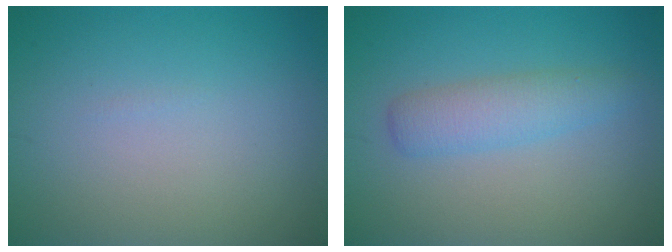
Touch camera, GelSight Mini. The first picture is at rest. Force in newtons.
{"total": 2.9, "press": 2.9, "slide": 0.1}